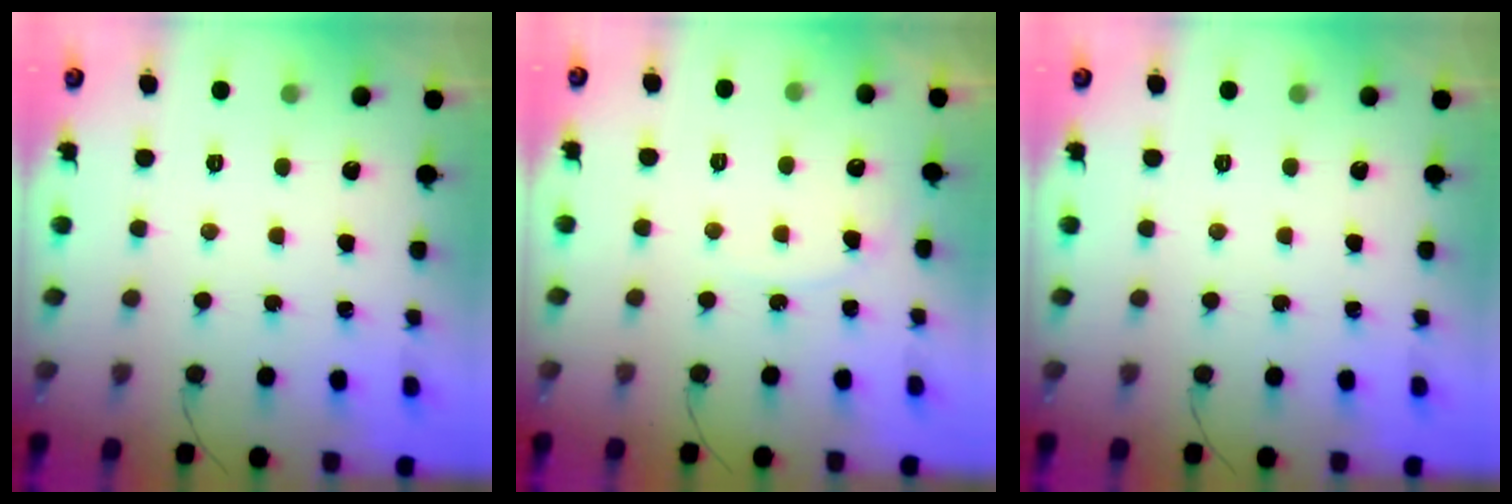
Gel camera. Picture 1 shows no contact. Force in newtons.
{"total": 3.9, "press": 3.9, "slide": 0.3}
{"total": 0.0}